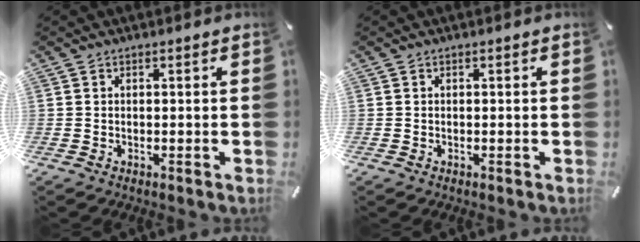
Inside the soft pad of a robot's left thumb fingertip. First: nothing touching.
{"total": 0.0}